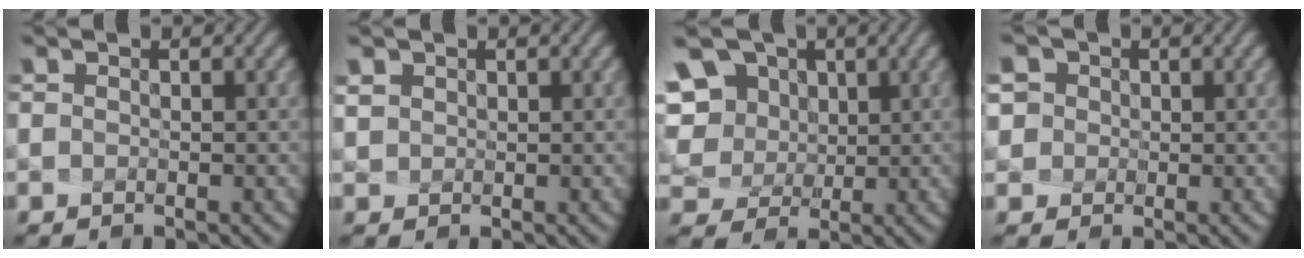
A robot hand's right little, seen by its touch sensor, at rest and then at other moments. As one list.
[{"total": 1.3, "force": [1.0, 0.9, 0.3], "torque": [-0.027, 0.000, 0.035]}, {"total": 8.3, "force": [3.9, 6.1, 4.0], "torque": [-0.095, 0.016, 0.074]}, {"total": 4.8, "force": [2.1, 4.0, 1.6], "torque": [-0.033, 0.021, 0.020]}]